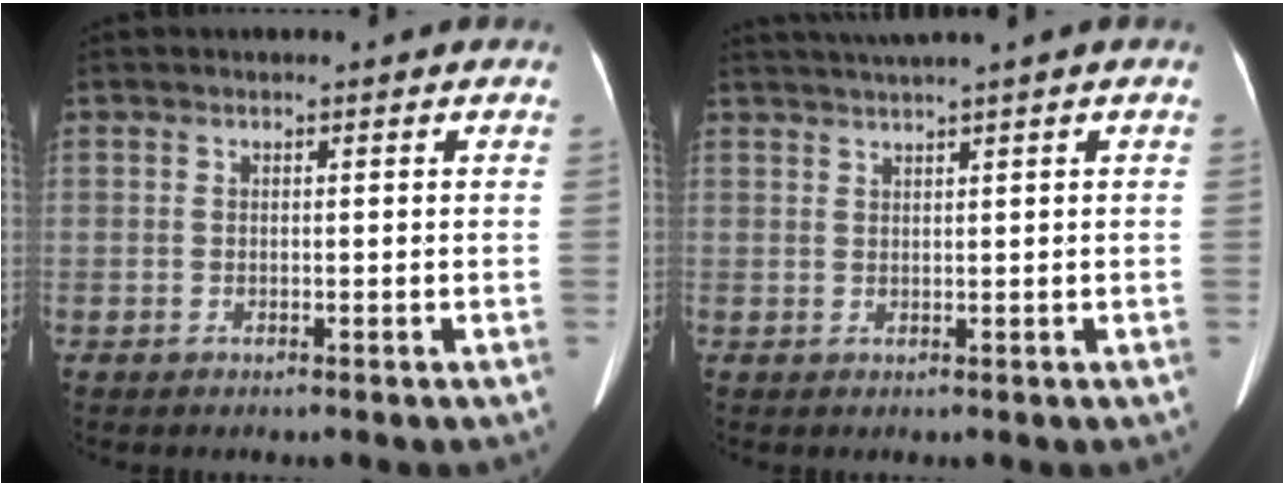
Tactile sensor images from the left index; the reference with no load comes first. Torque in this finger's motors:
{"motor_torque": [0.48, -0.70, 0.01, 0.08]}